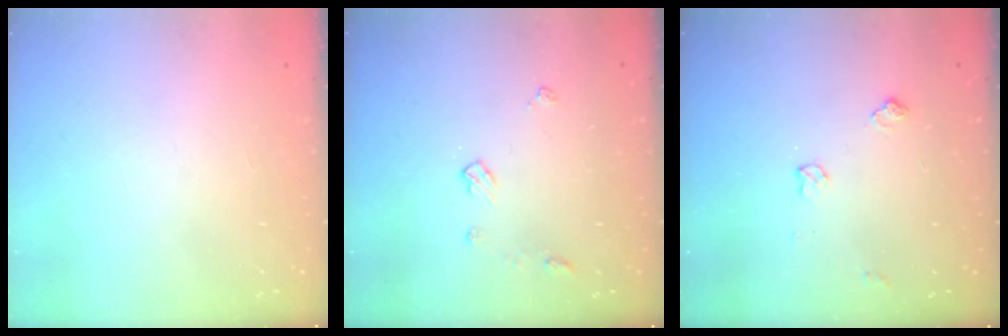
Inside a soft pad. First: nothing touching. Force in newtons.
{"total": 5.0, "press": 5.0, "slide": 0.8}
{"total": 8.4, "press": 8.4, "slide": 0.8}